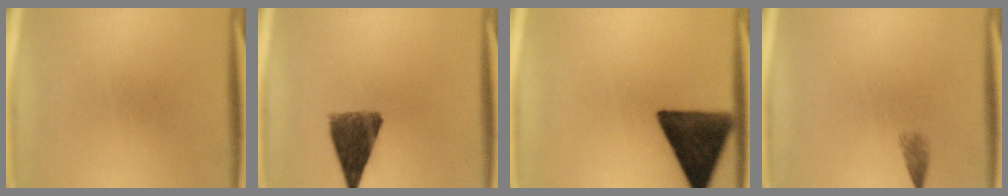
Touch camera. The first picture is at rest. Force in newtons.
{"total": 9.4}
{"total": 14.7}
{"total": 1.3}